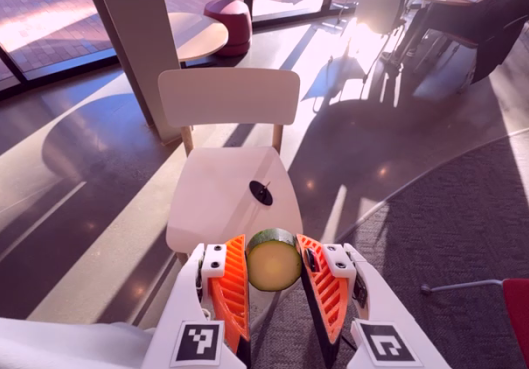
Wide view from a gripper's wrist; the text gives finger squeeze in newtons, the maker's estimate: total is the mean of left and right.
{"total": 9.9, "left": 10.2, "right": 9.6}